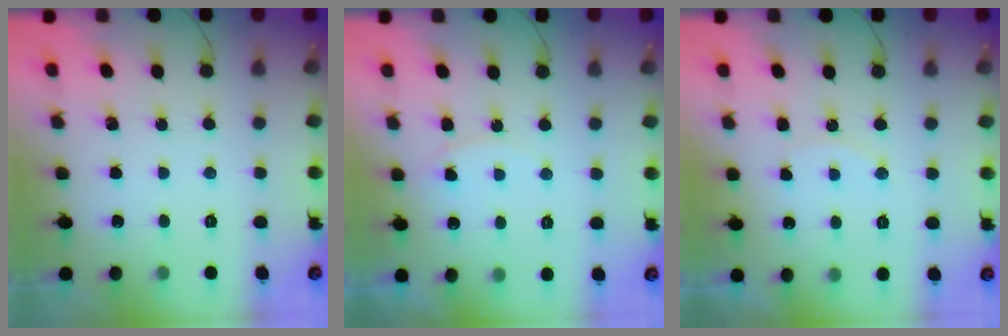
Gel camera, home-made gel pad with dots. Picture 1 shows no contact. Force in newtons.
{"total": 5.8, "press": 5.8, "slide": 0.6}
{"total": 6.3, "press": 6.2, "slide": 0.7}